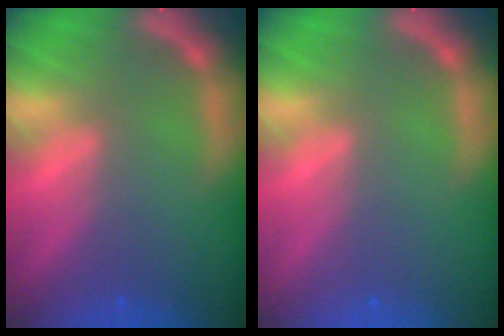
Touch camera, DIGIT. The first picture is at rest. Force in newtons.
{"total": 0.0}